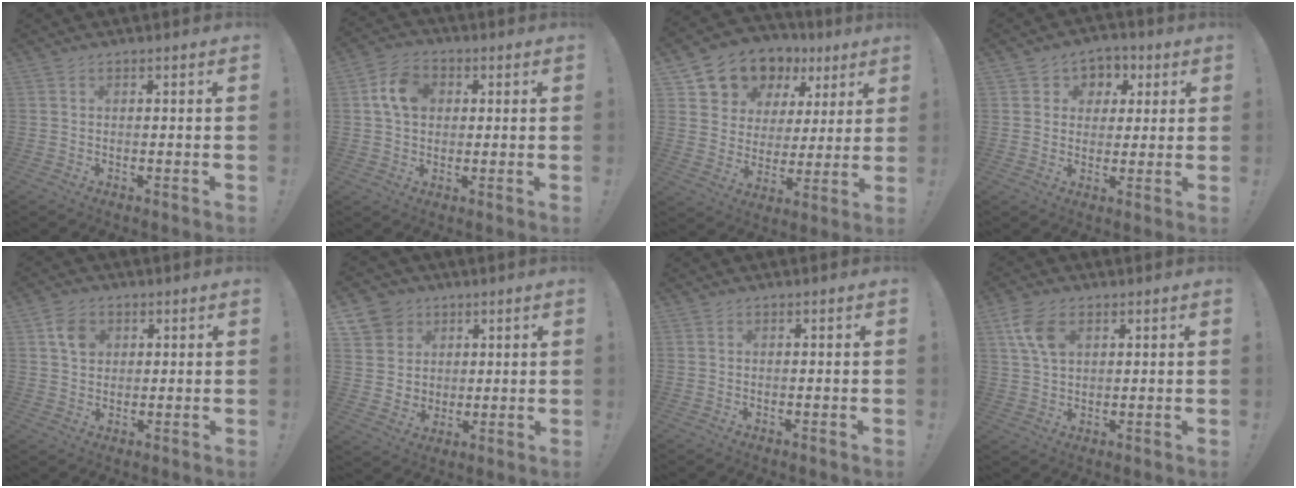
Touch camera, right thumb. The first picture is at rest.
{"total": 9.4, "force": [2.2, 7.0, 5.8], "torque": [-0.097, 0.017, 0.045]}
{"total": 11.6, "force": [7.7, 8.2, 2.8], "torque": [-0.056, -0.057, 0.151]}
{"total": 5.9, "force": [0.9, 5.6, 1.4], "torque": [-0.011, -0.004, 0.017]}
{"total": 6.0, "force": [2.4, 4.9, 2.5], "torque": [-0.037, 0.002, 0.044]}
{"total": 9.8, "force": [4.0, 8.6, 2.3], "torque": [-0.035, -0.016, 0.084]}
{"total": 0.0}
{"total": 8.5, "force": [3.8, 5.0, 5.6], "torque": [-0.111, -0.004, 0.075]}